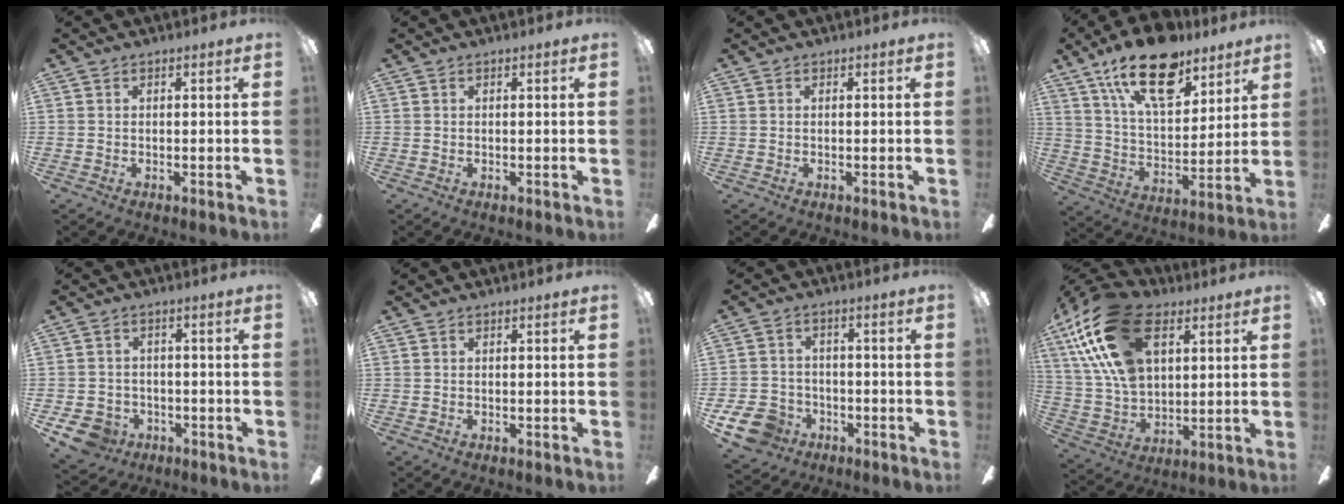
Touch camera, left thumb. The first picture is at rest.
{"total": 0.0}
{"total": 0.0}
{"total": 20.5, "force": [13.0, 9.6, 12.6], "torque": [-0.212, -0.059, 0.227]}
{"total": 6.3, "force": [-3.1, 4.9, 2.2], "torque": [-0.069, 0.018, -0.062]}
{"total": 0.0}
{"total": 9.2, "force": [-4.8, 7.1, 3.4], "torque": [-0.086, 0.028, -0.089]}
{"total": 23.4, "force": [10.4, 13.7, 15.9], "torque": [-0.339, -0.019, 0.182]}